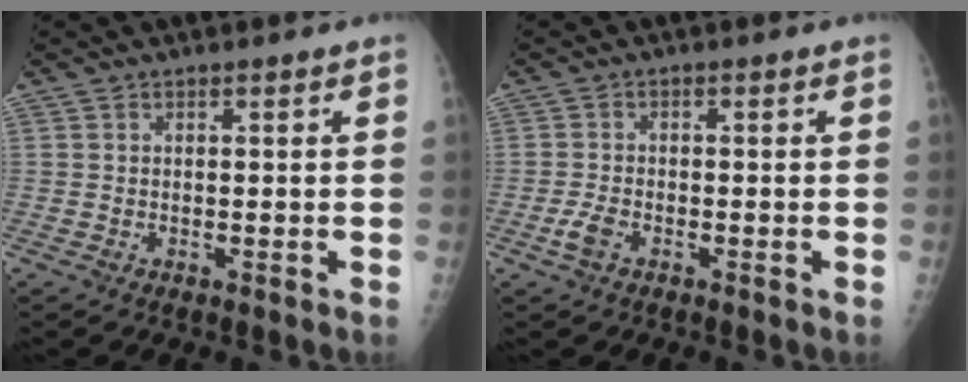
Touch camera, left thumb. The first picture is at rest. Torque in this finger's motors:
{"motor_torque": [-0.07, 0.07, 0.00, -0.01, 0.00]}